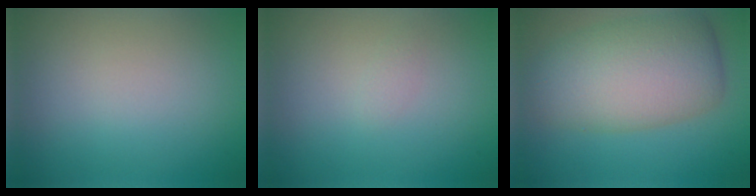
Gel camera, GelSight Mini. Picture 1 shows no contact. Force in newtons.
{"total": 0.6, "press": 0.6, "slide": 0.1}
{"total": 9.9, "press": 9.9, "slide": 0.2}